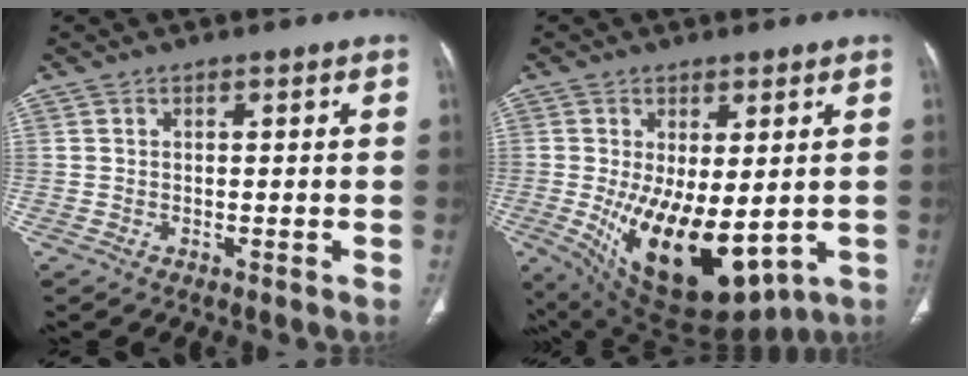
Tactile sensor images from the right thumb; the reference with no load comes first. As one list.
[{"total": 17.6, "force": [-2.8, 8.7, 15.0], "torque": [-0.240, -0.029, -0.012]}]